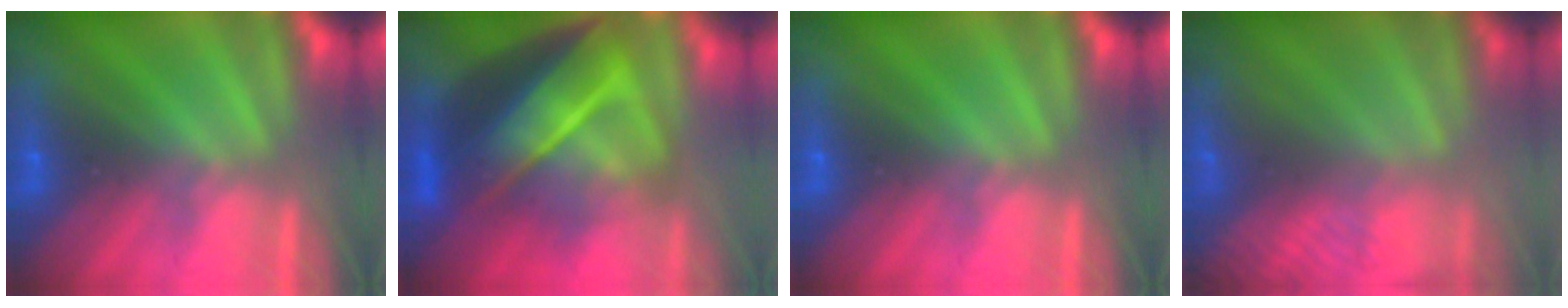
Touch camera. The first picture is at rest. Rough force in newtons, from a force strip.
{"total": 5.8}
{"total": 0.0}
{"total": 3.6}